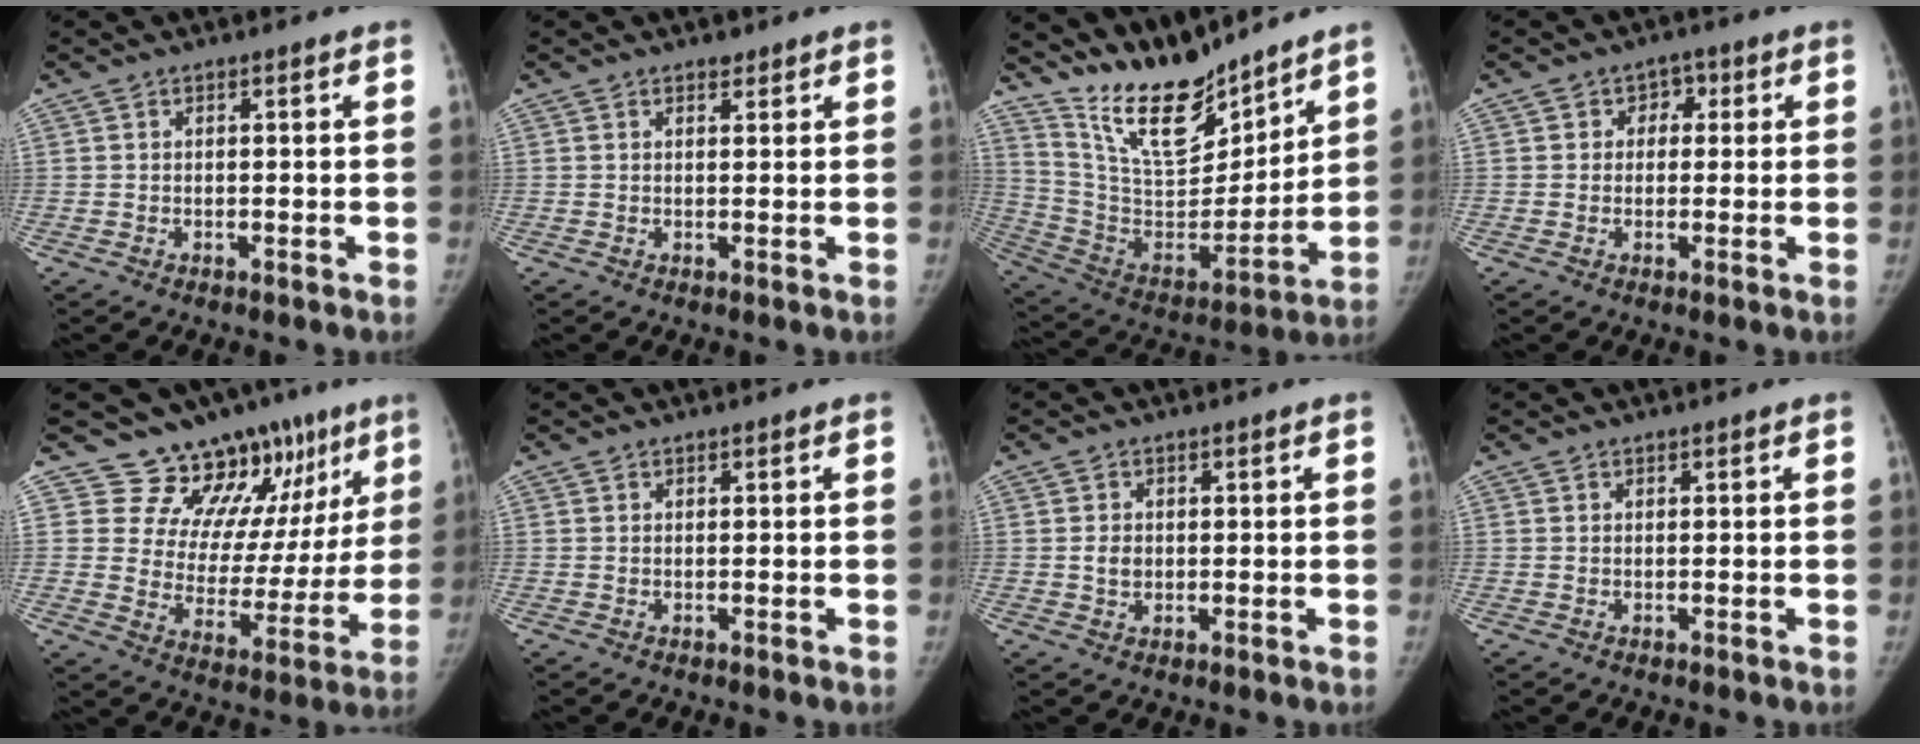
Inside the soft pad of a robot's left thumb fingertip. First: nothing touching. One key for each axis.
{"total": 1.3, "fx": 1.0, "fy": 0.7, "fz": 0.4, "tx": 0.001, "ty": -0.007, "tz": 0.014}
{"total": 18.7, "fx": 15.7, "fy": 6.1, "fz": 8.0, "tx": -0.097, "ty": -0.102, "tz": 0.293}
{"total": 3.6, "fx": 0.8, "fy": 3.1, "fz": 1.6, "tx": 0.011, "ty": 0.006, "tz": 0.002}
{"total": 16.2, "fx": 11.9, "fy": 8.3, "fz": 7.1, "tx": -0.040, "ty": -0.081, "tz": 0.165}
{"total": 0.0}
{"total": 2.6, "fx": 0.2, "fy": 2.2, "fz": 1.4, "tx": -0.014, "ty": 0.001, "tz": 0.006}
{"total": 0.0}